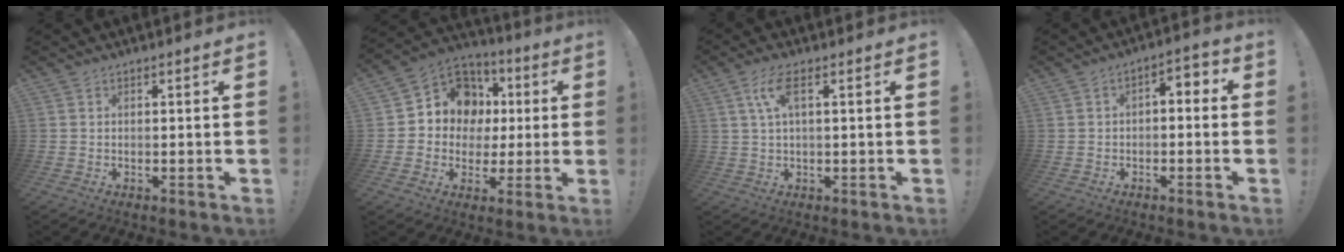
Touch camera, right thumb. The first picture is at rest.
{"total": 12.4, "force": [2.6, 11.3, 4.4], "torque": [-0.061, -0.009, 0.068]}
{"total": 6.4, "force": [2.2, 1.8, 5.7], "torque": [-0.108, 0.004, 0.038]}
{"total": 3.8, "force": [-2.0, 2.2, 2.4], "torque": [-0.022, 0.008, -0.041]}